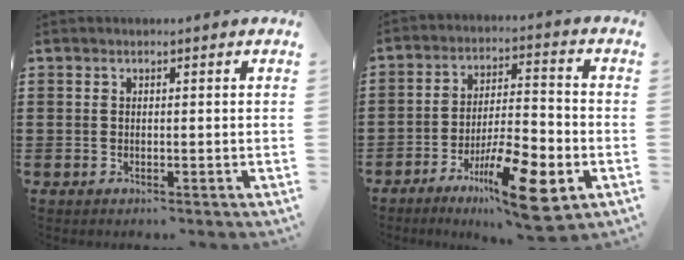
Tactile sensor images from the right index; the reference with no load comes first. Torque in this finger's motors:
{"motor_torque": [1.02, -0.63, 0.08, -0.01]}